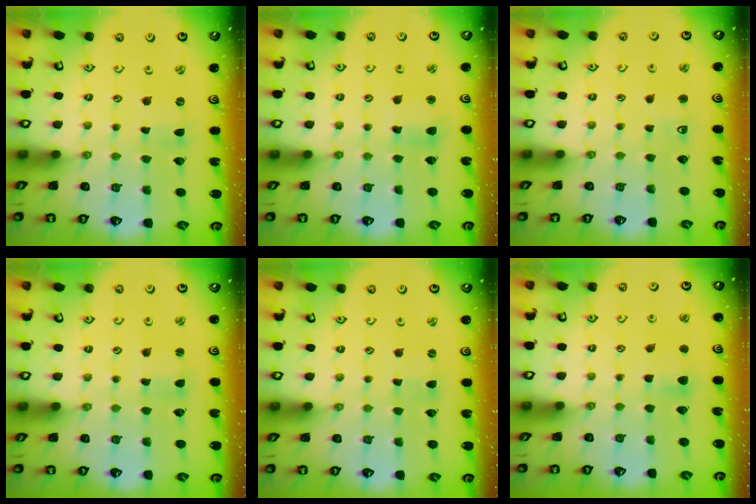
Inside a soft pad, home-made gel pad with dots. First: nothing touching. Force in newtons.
{"total": 3.9, "press": 3.8, "slide": 0.5}
{"total": 3.3, "press": 3.3, "slide": 0.6}
{"total": 1.1, "press": 1.0, "slide": 0.2}
{"total": 0.0}
{"total": 5.2, "press": 5.1, "slide": 0.7}